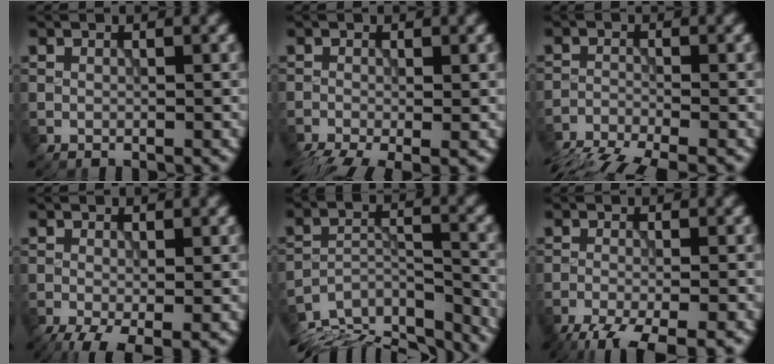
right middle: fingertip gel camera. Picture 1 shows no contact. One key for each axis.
{"total": 4.9, "fx": -3.2, "fy": 1.3, "fz": 3.5, "tx": -0.062, "ty": -0.019, "tz": -0.057}
{"total": 8.3, "fx": -7.5, "fy": 1.7, "fz": 3.3, "tx": -0.060, "ty": -0.028, "tz": -0.121}
{"total": 4.8, "fx": -2.4, "fy": 1.5, "fz": 3.8, "tx": -0.069, "ty": -0.011, "tz": -0.039}
{"total": 13.5, "fx": -12.1, "fy": 4.6, "fz": 4.0, "tx": -0.073, "ty": -0.009, "tz": -0.159}
{"total": 7.0, "fx": -5.1, "fy": 1.6, "fz": 4.6, "tx": -0.076, "ty": -0.031, "tz": -0.087}